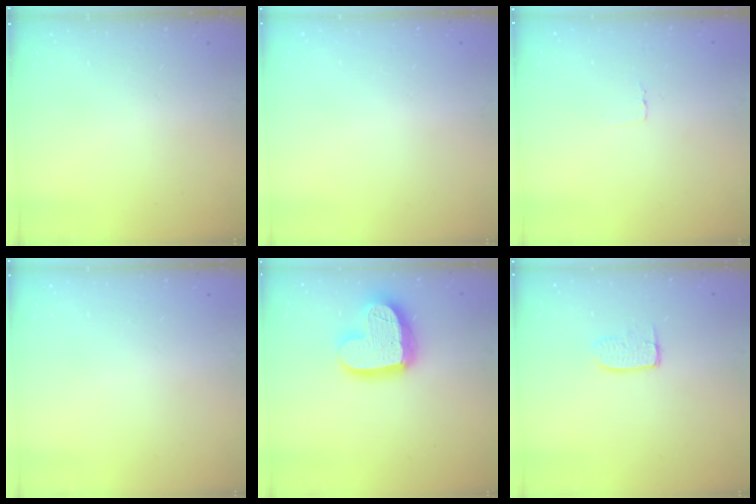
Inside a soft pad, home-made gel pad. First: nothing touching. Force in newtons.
{"total": 0.0}
{"total": 2.3, "press": 2.3, "slide": 0.1}
{"total": 0.0}
{"total": 18.7, "press": 18.7, "slide": 1.4}
{"total": 6.7, "press": 6.7, "slide": 0.4}